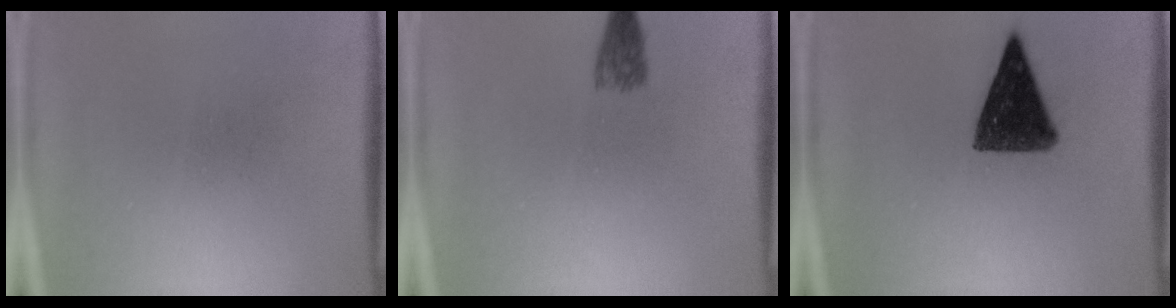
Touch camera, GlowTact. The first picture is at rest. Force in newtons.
{"total": 2.7}
{"total": 12.2}